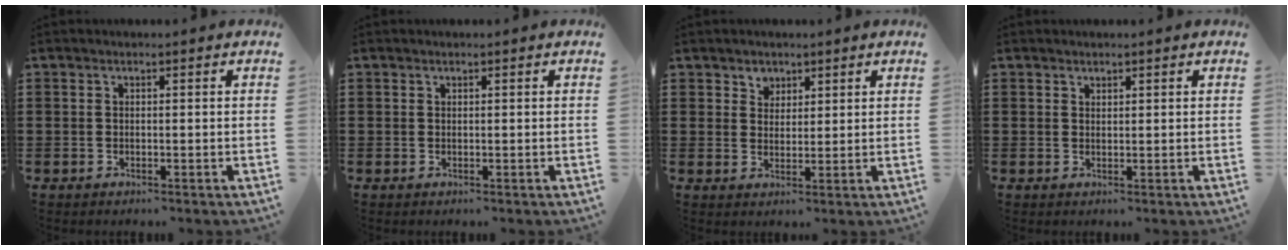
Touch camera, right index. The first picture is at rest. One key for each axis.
{"total": 0.0}
{"total": 2.8, "fx": 1.9, "fy": 2.0, "fz": 0.0, "tx": -0.012, "ty": 0.010, "tz": 0.035}
{"total": 0.9, "fx": 0.9, "fy": 0.3, "fz": -0.1, "tx": 0.000, "ty": 0.001, "tz": 0.017}